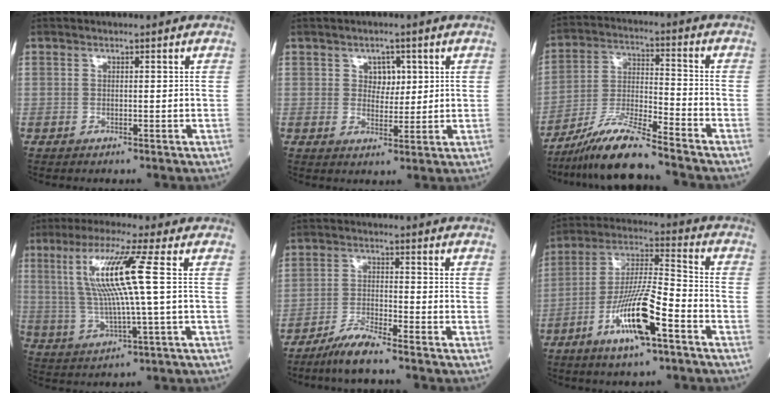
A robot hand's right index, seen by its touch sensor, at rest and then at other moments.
{"total": 3.3, "force": [1.2, 2.4, 1.8], "torque": [-0.015, 0.003, 0.018]}
{"total": 10.1, "force": [-8.6, -0.5, 5.3], "torque": [-0.109, -0.017, -0.162]}
{"total": 11.3, "force": [2.2, -0.7, 11.0], "torque": [-0.223, 0.007, 0.043]}
{"total": 5.3, "force": [-4.6, -0.4, 2.6], "torque": [-0.051, -0.020, -0.094]}
{"total": 13.7, "force": [-6.3, 1.9, 12.0], "torque": [-0.234, -0.005, -0.115]}